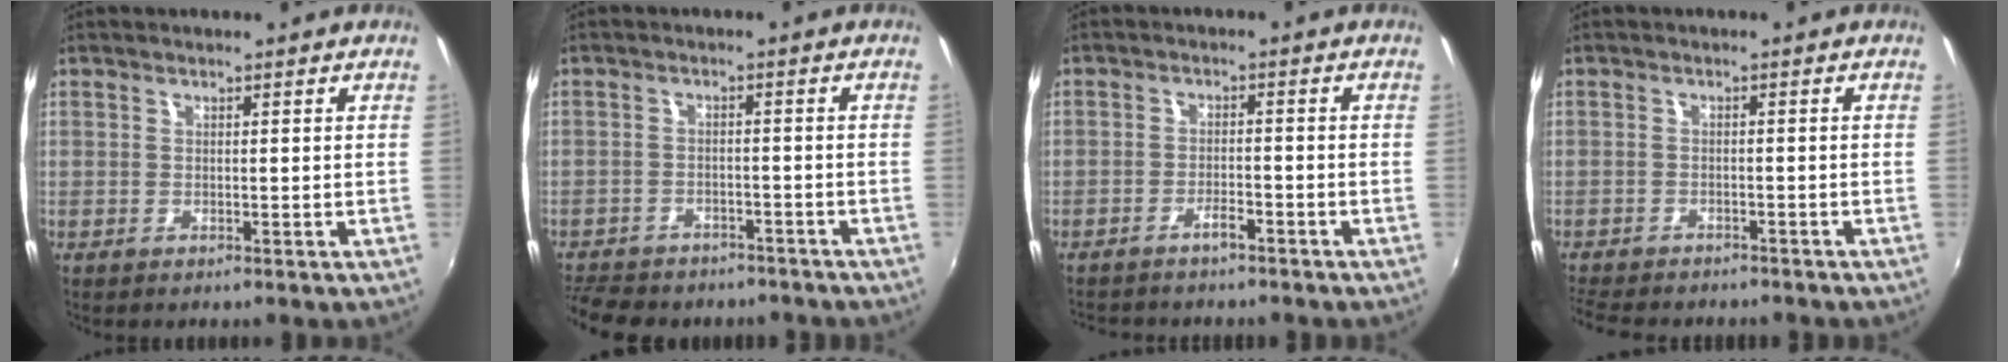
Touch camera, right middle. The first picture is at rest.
{"total": 12.6, "force": [-10.2, 5.6, 4.8], "torque": [-0.125, -0.012, -0.150]}
{"total": 3.6, "force": [-3.1, 0.8, 1.6], "torque": [-0.044, 0.001, -0.051]}
{"total": 8.6, "force": [-7.6, 2.3, 3.3], "torque": [-0.086, -0.020, -0.118]}